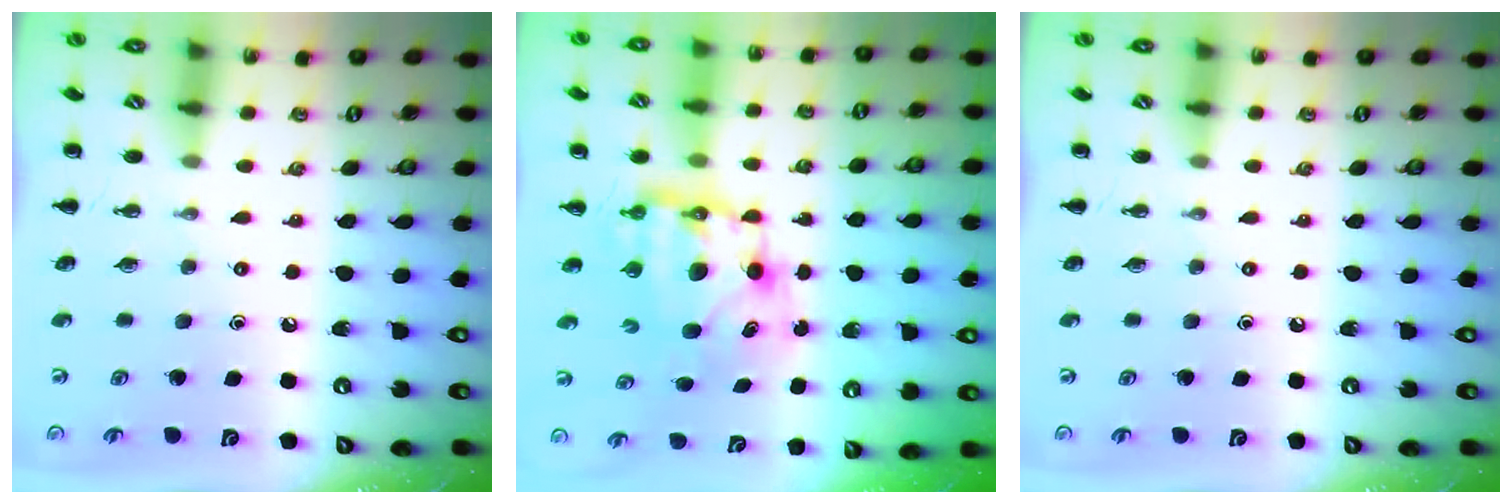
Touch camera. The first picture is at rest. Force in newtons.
{"total": 9.6, "press": 9.3, "slide": 2.2}
{"total": 0.0}